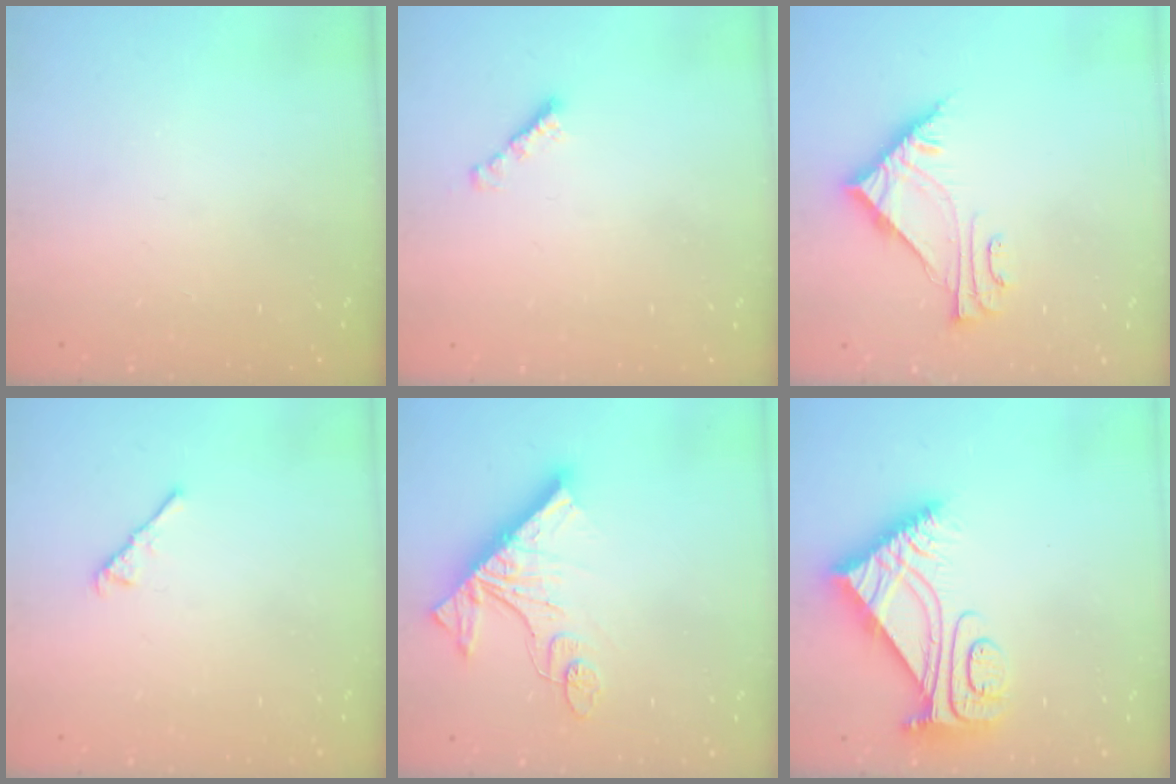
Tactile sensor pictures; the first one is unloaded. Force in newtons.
{"total": 2.4, "press": 2.4, "slide": 0.4}
{"total": 7.4, "press": 7.4, "slide": 0.4}
{"total": 3.9, "press": 3.8, "slide": 0.8}
{"total": 15.3, "press": 15.3, "slide": 1.0}
{"total": 8.2, "press": 8.1, "slide": 0.7}